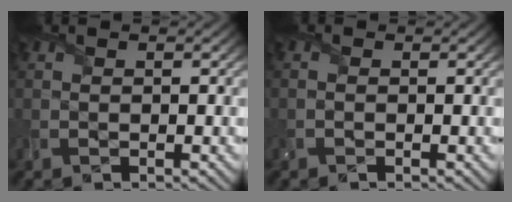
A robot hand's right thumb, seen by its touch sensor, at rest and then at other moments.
{"total": 0.0}